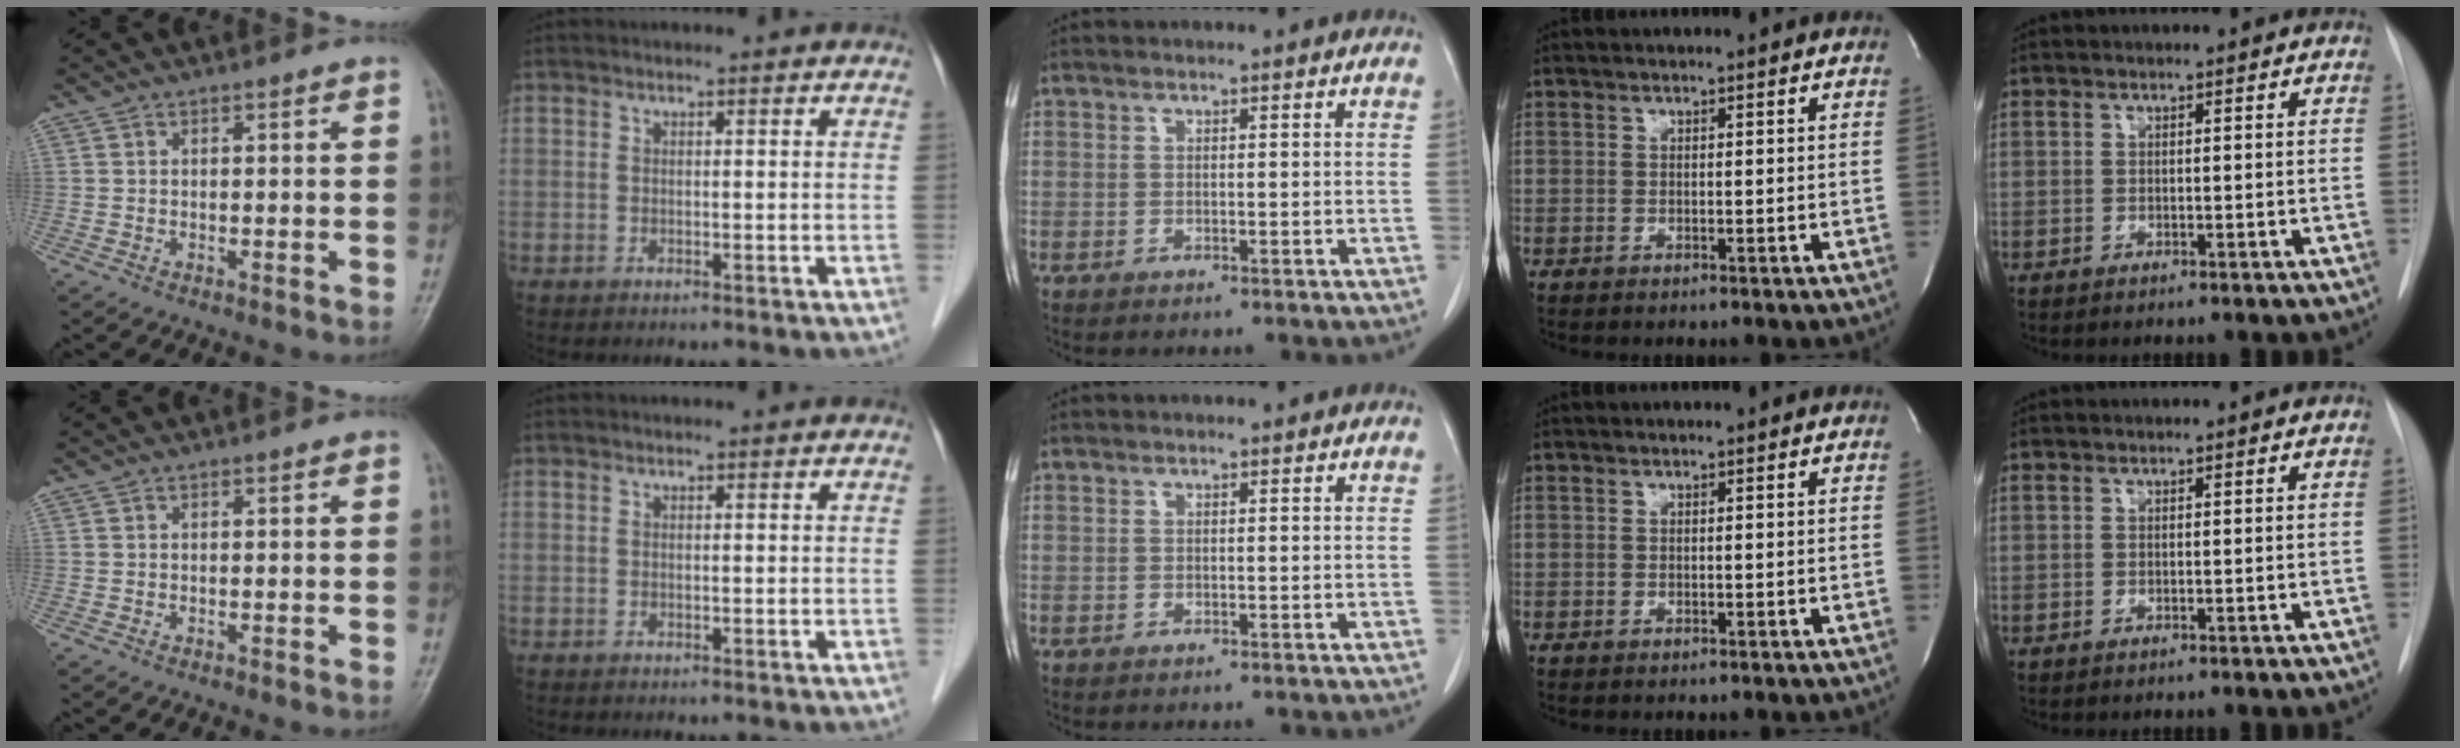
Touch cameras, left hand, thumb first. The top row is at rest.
{}